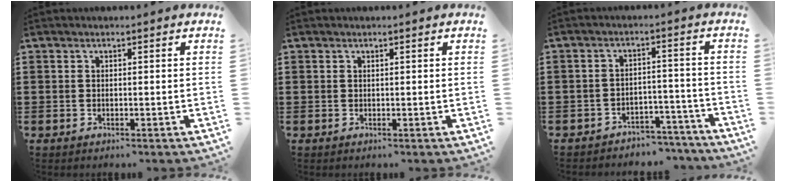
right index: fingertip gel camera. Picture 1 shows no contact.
{"total": 0.0}
{"total": 3.7, "force": [-3.6, 0.8, 0.6], "torque": [-0.013, 0.007, -0.073]}